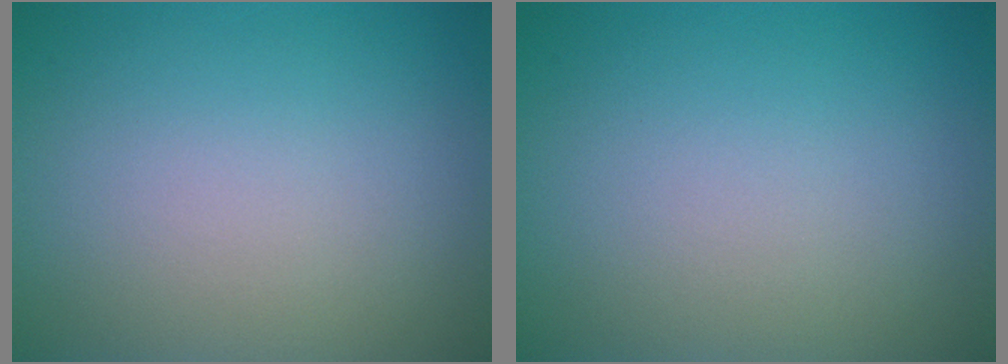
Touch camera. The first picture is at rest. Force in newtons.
{"total": 0.0}